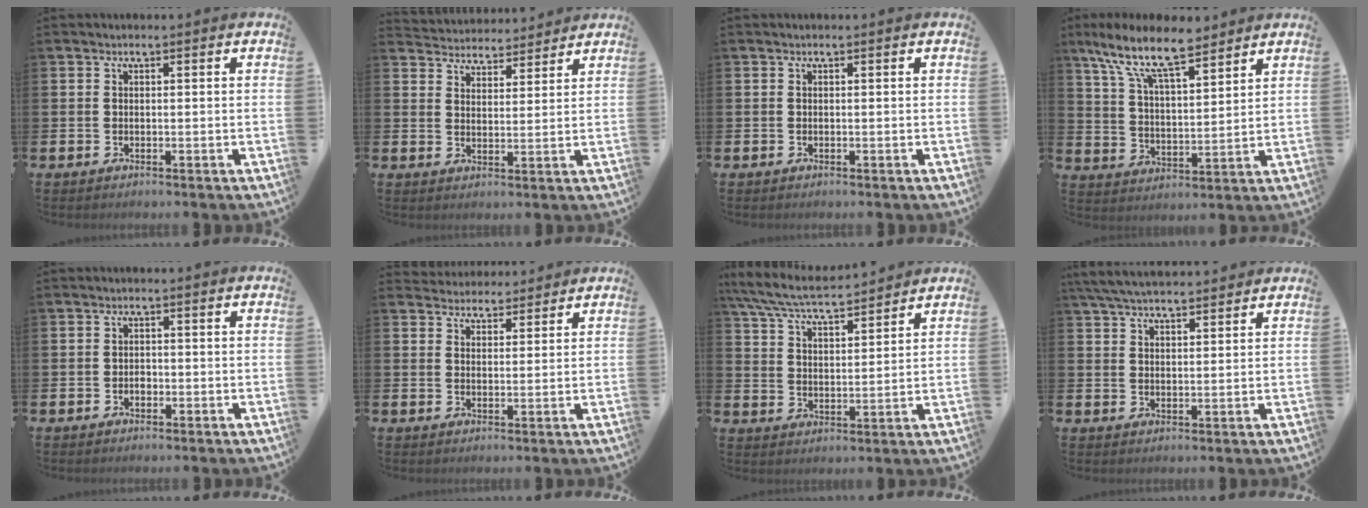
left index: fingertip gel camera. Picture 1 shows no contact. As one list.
[{"total": 4.3, "force": [4.2, 0.8, -0.5], "torque": [-0.003, -0.032, 0.075]}, {"total": 0.0}, {"total": 10.8, "force": [8.7, 2.9, 5.8], "torque": [-0.133, -0.035, 0.152]}, {"total": 1.2, "force": [-0.5, 0.9, 0.6], "torque": [-0.006, 0.000, -0.011]}, {"total": 3.5, "force": [3.4, 0.9, -0.4], "torque": [0.001, -0.018, 0.062]}, {"total": 6.8, "force": [6.4, 0.8, 2.0], "torque": [-0.066, -0.037, 0.113]}, {"total": 5.1, "force": [4.8, 0.8, 1.3], "torque": [-0.045, -0.013, 0.091]}]